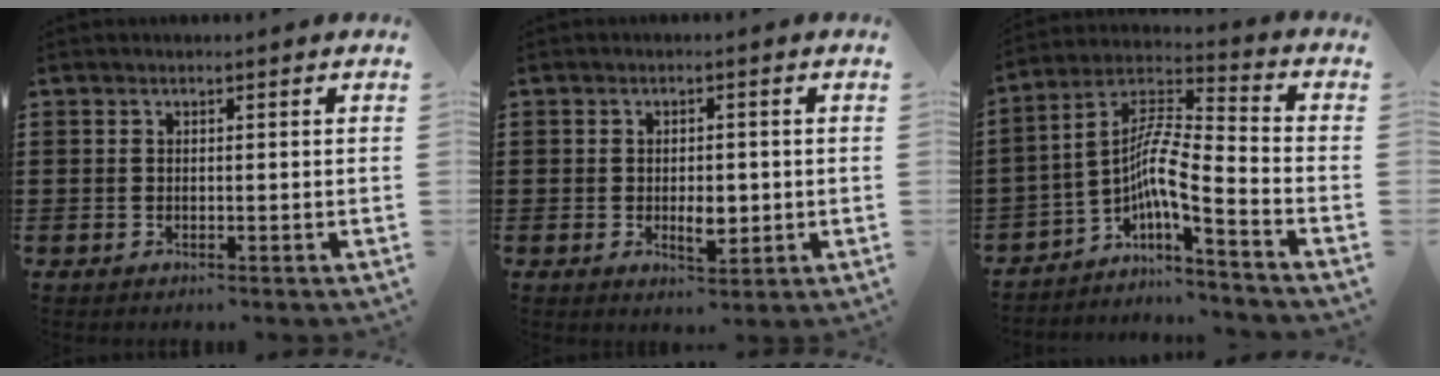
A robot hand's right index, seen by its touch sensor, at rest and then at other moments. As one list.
[{"total": 3.7, "force": [-0.4, 2.1, 3.1], "torque": [-0.050, 0.002, -0.010]}, {"total": 7.4, "force": [-3.4, 0.8, 6.5], "torque": [-0.142, -0.024, -0.078]}]